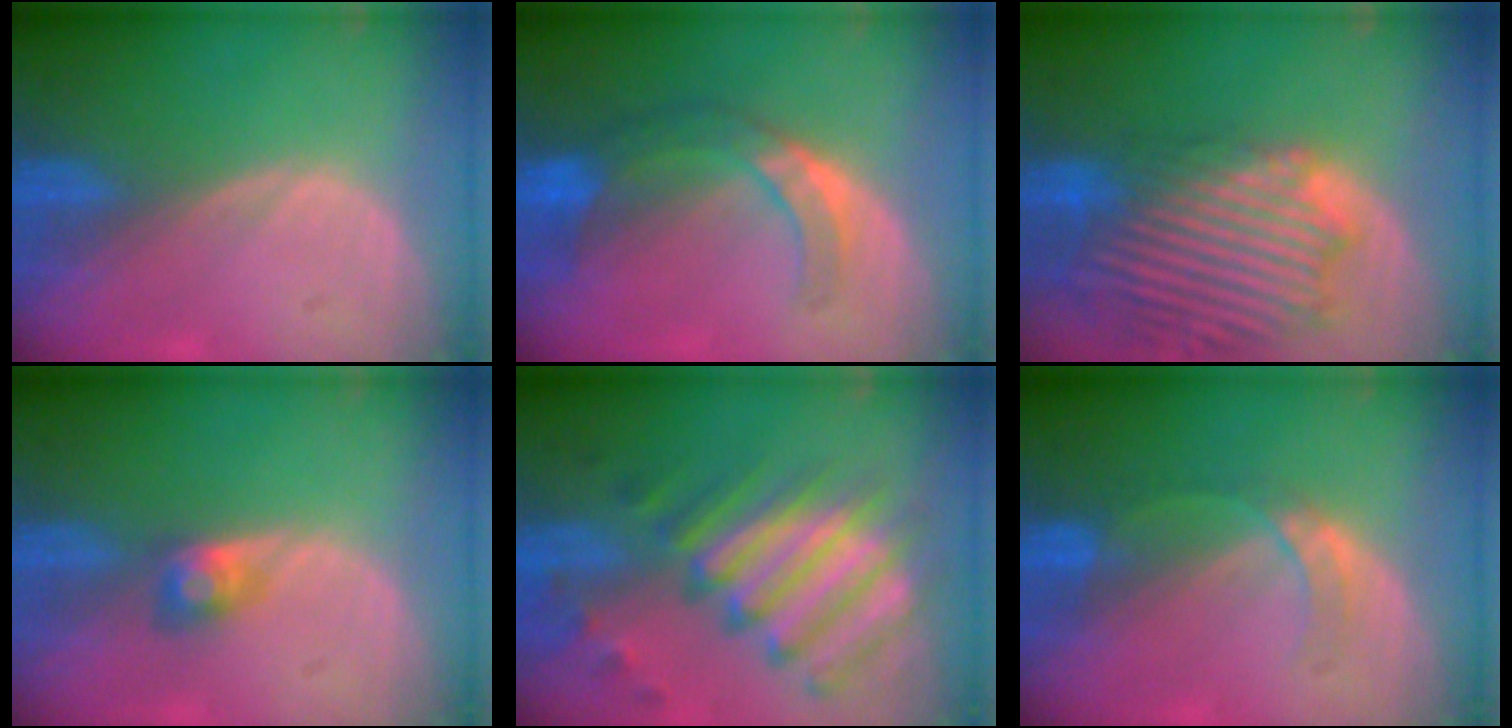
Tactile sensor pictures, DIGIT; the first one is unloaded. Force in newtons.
{"total": 7.2, "press": 6.4, "slide": 3.3}
{"total": 14.6, "press": 12.5, "slide": 7.5}
{"total": 2.6, "press": 2.5, "slide": 0.7}
{"total": 12.2, "press": 10.5, "slide": 6.1}
{"total": 3.3, "press": 3.3, "slide": 0.3}